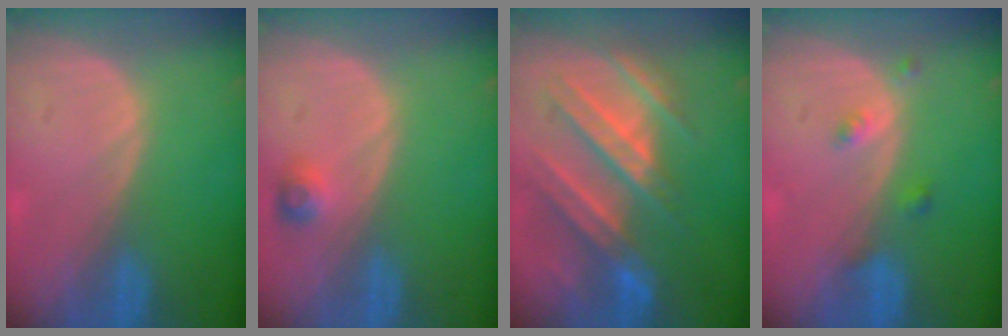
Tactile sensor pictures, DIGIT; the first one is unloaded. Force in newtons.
{"total": 2.3, "press": 2.2, "slide": 0.7}
{"total": 10.1, "press": 9.5, "slide": 3.4}
{"total": 2.1, "press": 2.1, "slide": 0.2}